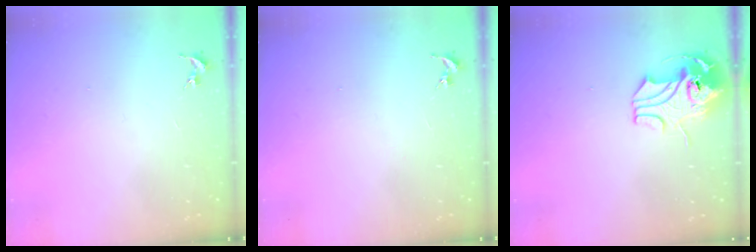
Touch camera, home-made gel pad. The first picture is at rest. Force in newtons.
{"total": 0.0}
{"total": 12.2, "press": 12.1, "slide": 1.7}